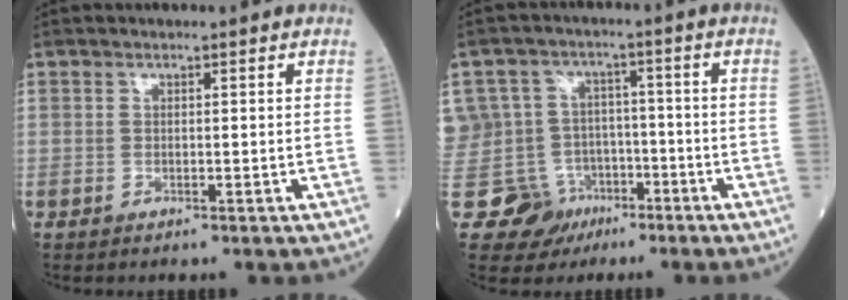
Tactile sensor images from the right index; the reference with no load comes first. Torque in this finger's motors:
{"motor_torque": [-0.12, 0.09, 0.00, -0.02]}